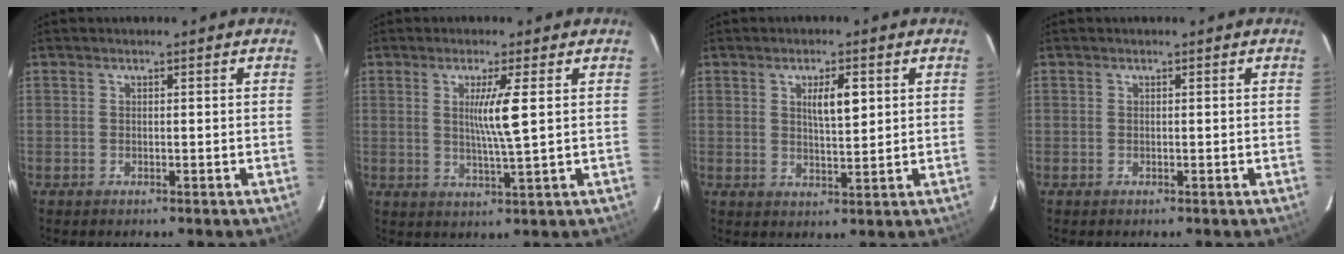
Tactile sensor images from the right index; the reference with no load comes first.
{"total": 5.5, "force": [1.2, -0.9, 5.3], "torque": [-0.096, -0.011, 0.023]}
{"total": 4.5, "force": [1.6, 1.1, 4.1], "torque": [-0.070, 0.001, 0.028]}
{"total": 0.0}